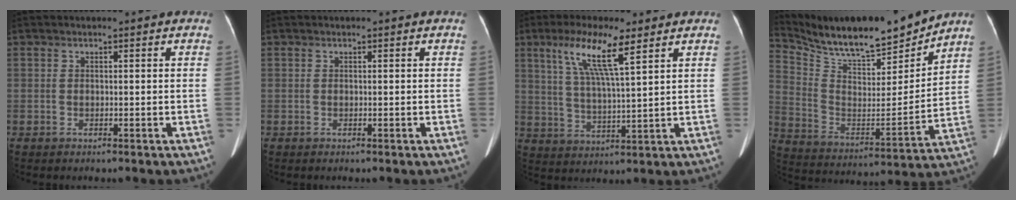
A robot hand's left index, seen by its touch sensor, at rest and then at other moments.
{"total": 0.0}
{"total": 9.5, "force": [5.1, 0.7, 8.0], "torque": [-0.160, 0.005, 0.099]}
{"total": 19.5, "force": [17.5, 2.7, 8.0], "torque": [-0.159, -0.012, 0.296]}